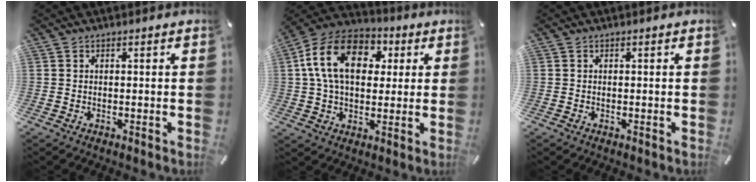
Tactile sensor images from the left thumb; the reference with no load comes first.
{"total": 16.4, "force": [3.5, 11.7, 11.0], "torque": [-0.221, 0.013, 0.061]}
{"total": 0.0}